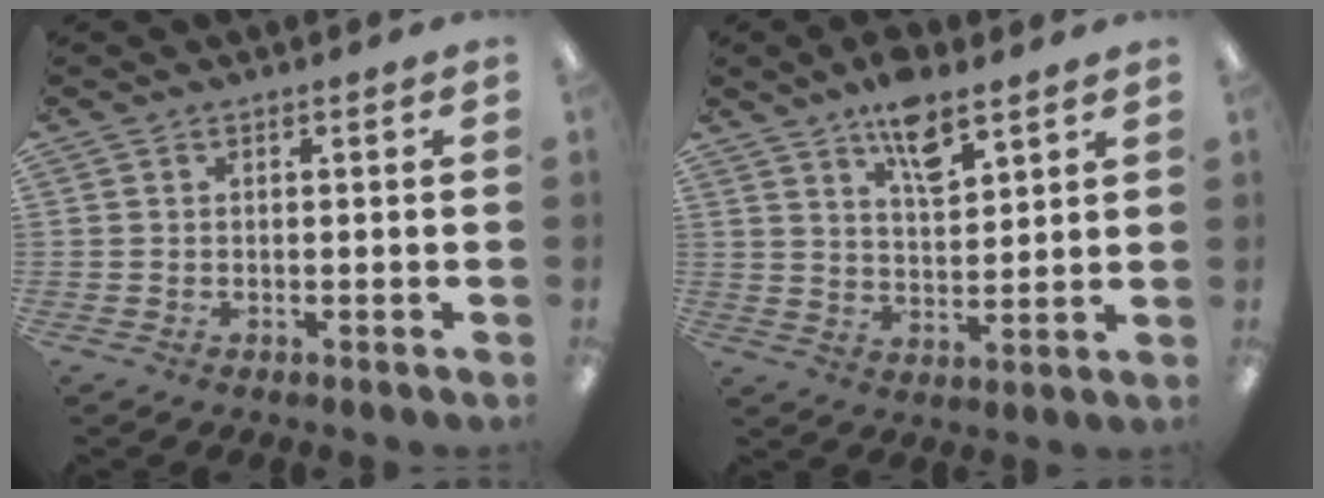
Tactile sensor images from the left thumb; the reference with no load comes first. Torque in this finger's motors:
{"motor_torque": [1.17, 0.60, 0.81, -0.79, 0.08]}